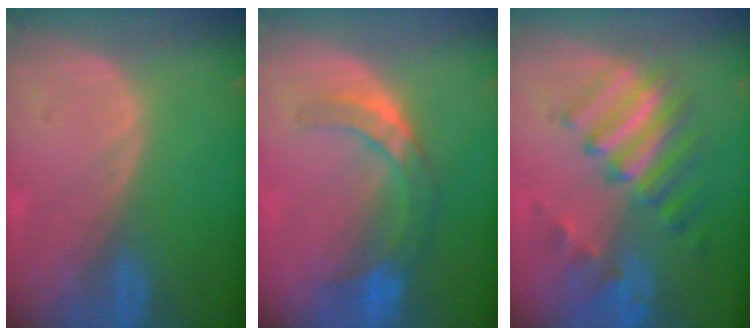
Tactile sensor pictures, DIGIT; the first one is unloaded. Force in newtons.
{"total": 7.3, "press": 6.4, "slide": 3.5}
{"total": 9.5, "press": 8.2, "slide": 4.9}